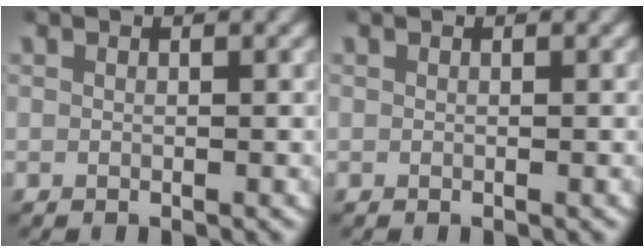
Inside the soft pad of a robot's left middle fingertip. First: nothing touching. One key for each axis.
{"total": 0.0}